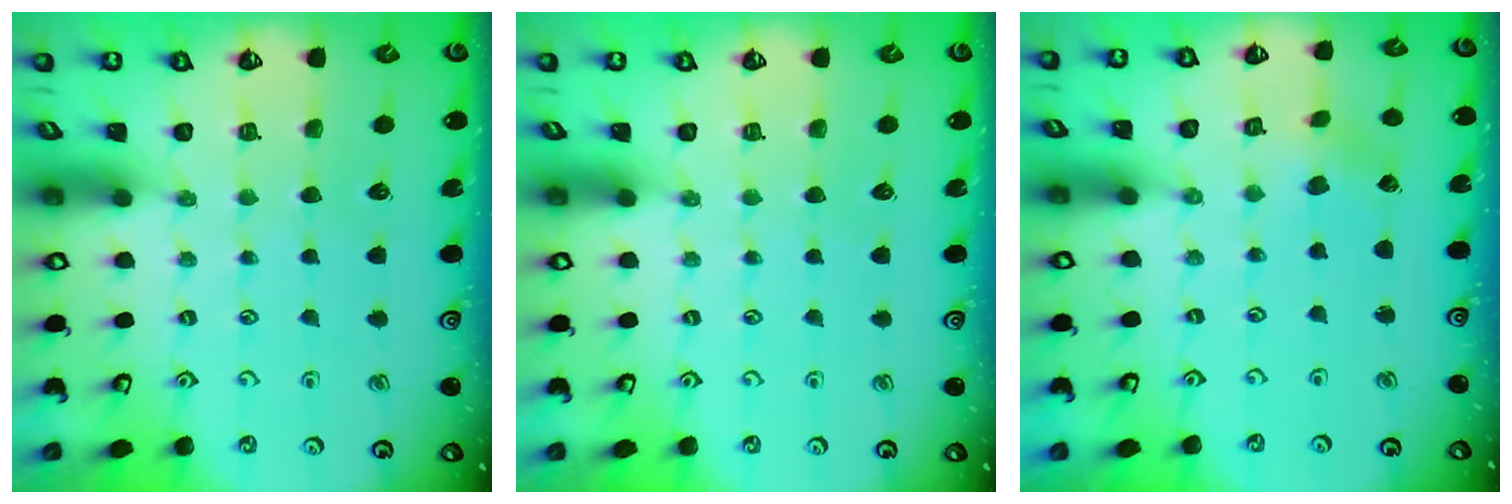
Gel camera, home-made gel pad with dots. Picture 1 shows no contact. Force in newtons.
{"total": 0.0}
{"total": 1.4, "press": 1.4, "slide": 0.1}